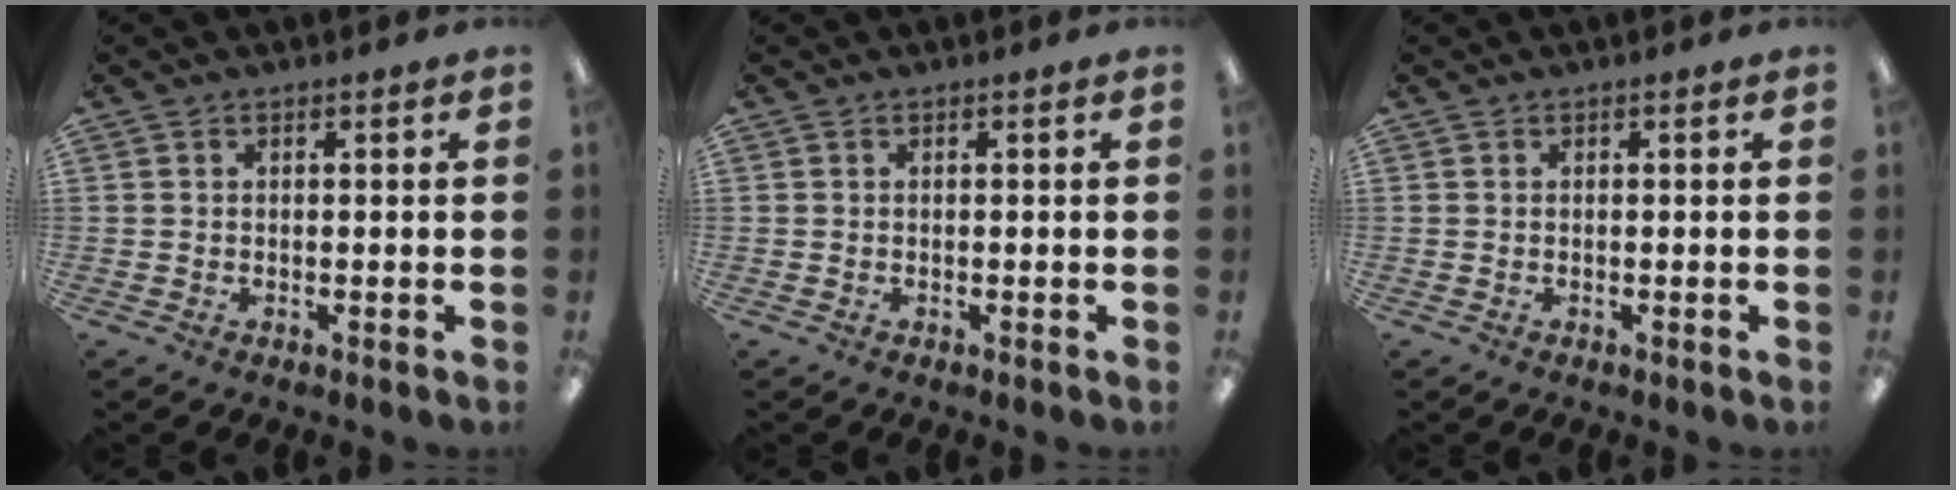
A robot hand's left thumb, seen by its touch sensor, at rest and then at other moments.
{"total": 0.0}
{"total": 0.0}